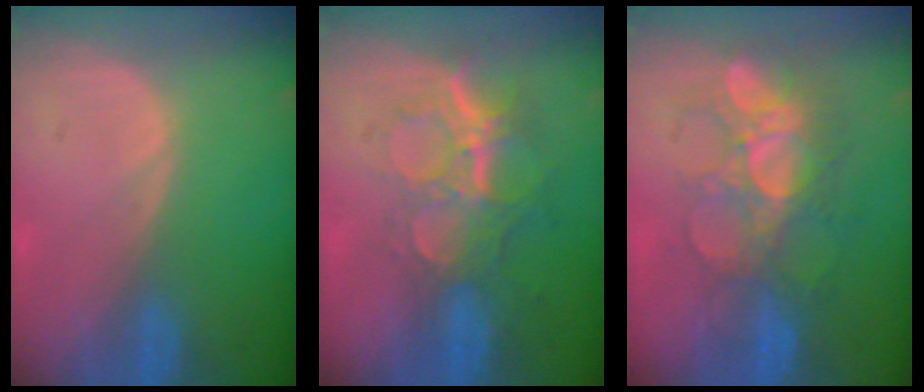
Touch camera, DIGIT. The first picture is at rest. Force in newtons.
{"total": 9.2, "press": 7.7, "slide": 5.0}
{"total": 9.2, "press": 8.6, "slide": 3.4}